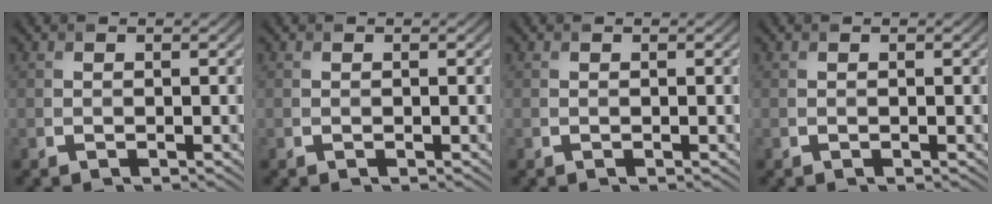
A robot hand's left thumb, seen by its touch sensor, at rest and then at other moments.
{"total": 0.0}
{"total": 0.0}
{"total": 0.0}